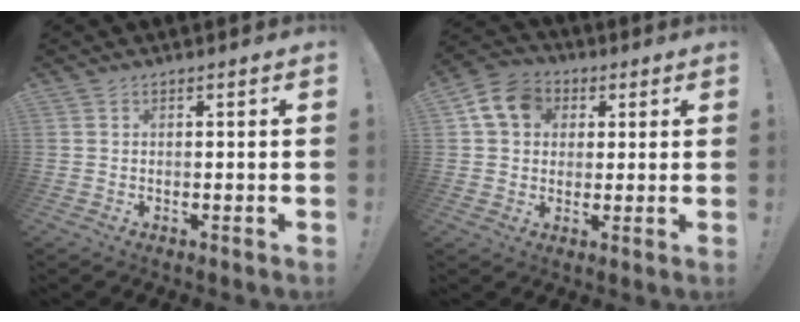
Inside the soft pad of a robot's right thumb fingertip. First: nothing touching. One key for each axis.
{"total": 11.5, "fx": 3.7, "fy": 9.3, "fz": 5.6, "tx": -0.084, "ty": 0.003, "tz": 0.075}